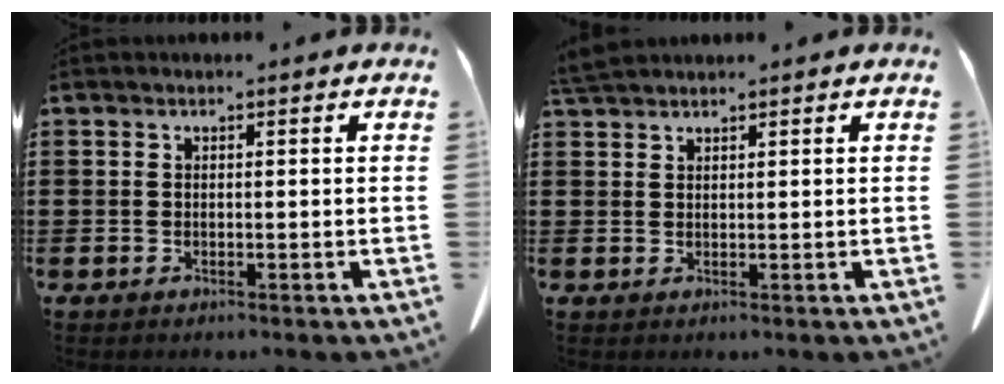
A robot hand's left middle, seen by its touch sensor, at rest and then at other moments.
{"total": 2.4, "force": [2.2, 0.3, 1.0], "torque": [-0.026, 0.001, 0.044]}